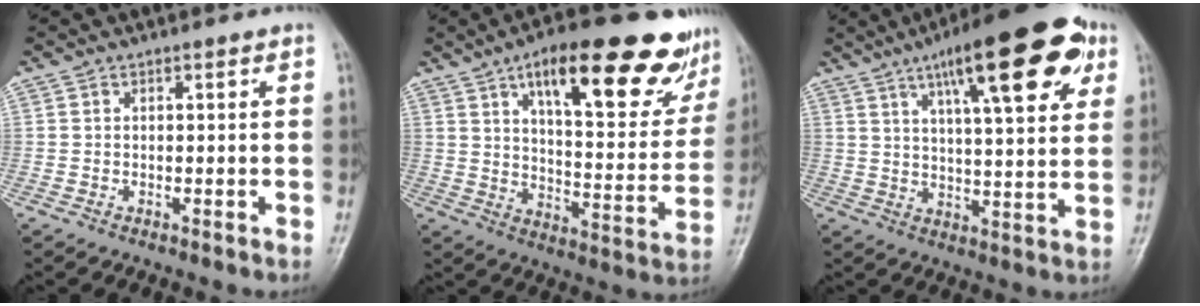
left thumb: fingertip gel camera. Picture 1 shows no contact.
{"total": 25.2, "force": [14.8, 8.8, 18.4], "torque": [-0.213, -0.035, 0.217]}
{"total": 20.6, "force": [10.0, 5.9, 17.0], "torque": [-0.225, -0.009, 0.145]}